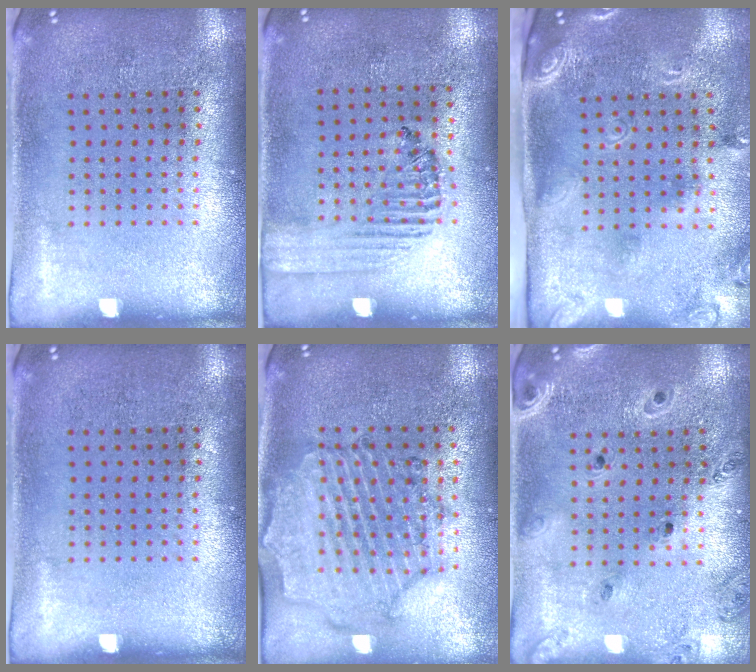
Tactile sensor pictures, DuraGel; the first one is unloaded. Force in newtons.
{"total": 1.3, "press": 1.0, "slide": 0.8}
{"total": 2.5, "press": 1.7, "slide": 1.8}
{"total": 0.0}
{"total": 1.6, "press": 1.6, "slide": 0.3}
{"total": 0.6, "press": 0.6, "slide": 0.1}